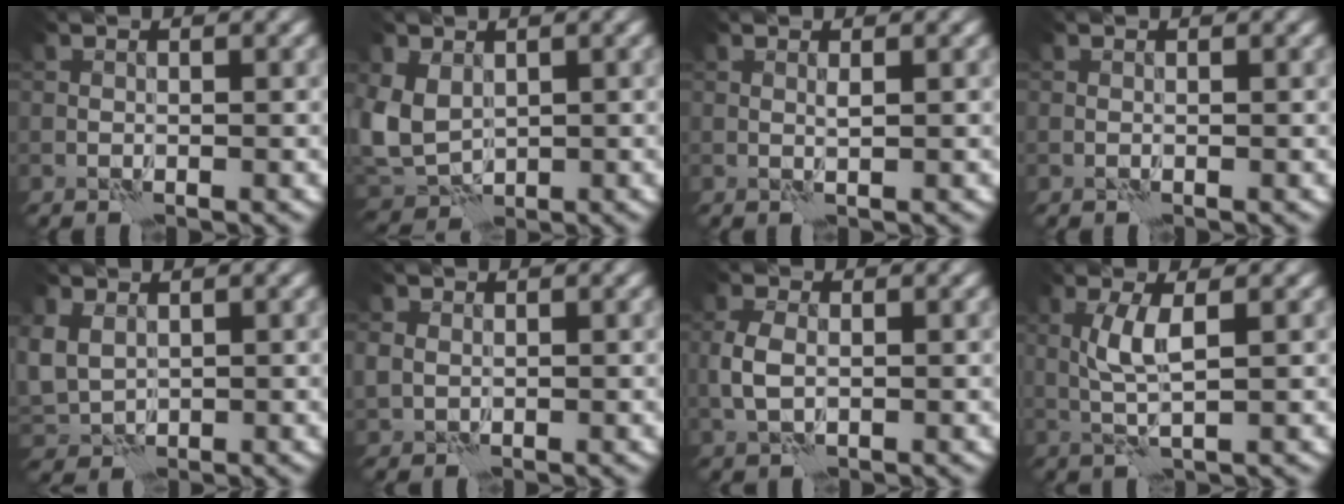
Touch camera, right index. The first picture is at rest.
{"total": 5.2, "force": [0.5, 3.8, 3.5], "torque": [-0.087, -0.003, 0.003]}
{"total": 0.5, "force": [0.3, -0.2, 0.4], "torque": [-0.012, -0.001, 0.006]}
{"total": 0.0}
{"total": 4.2, "force": [0.9, 3.3, 2.4], "torque": [-0.070, -0.008, 0.018]}
{"total": 2.1, "force": [0.3, 1.9, 0.9], "torque": [-0.021, 0.004, 0.005]}
{"total": 2.9, "force": [-0.2, 1.9, 2.2], "torque": [-0.057, 0.000, -0.007]}
{"total": 3.0, "force": [0.6, 0.5, 2.9], "torque": [-0.070, 0.004, 0.009]}